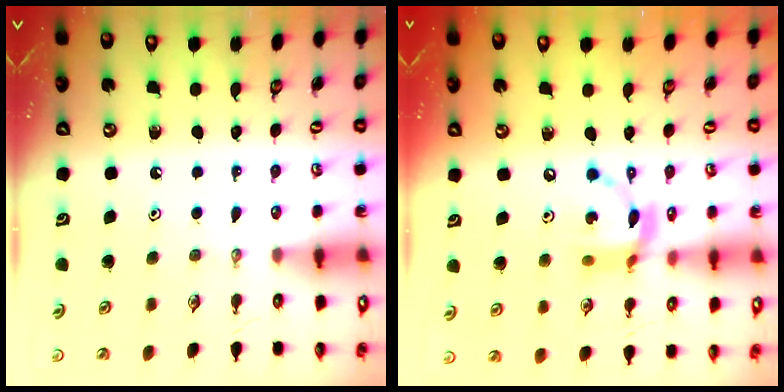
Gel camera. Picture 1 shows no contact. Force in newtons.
{"total": 11.3, "press": 11.3, "slide": 0.6}